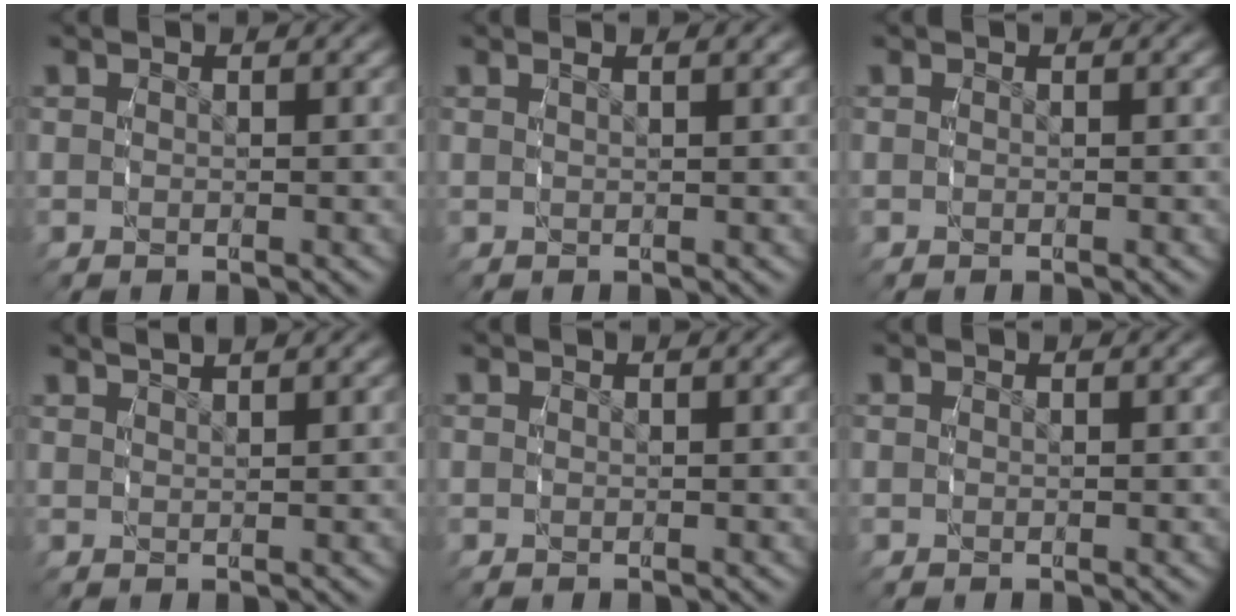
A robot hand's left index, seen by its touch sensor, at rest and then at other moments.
{"total": 0.9, "force": [0.5, -0.5, 0.5], "torque": [-0.003, 0.005, 0.010]}
{"total": 0.0}
{"total": 1.8, "force": [1.7, -0.4, 0.3], "torque": [0.001, 0.004, 0.033]}
{"total": 0.0}
{"total": 0.0}